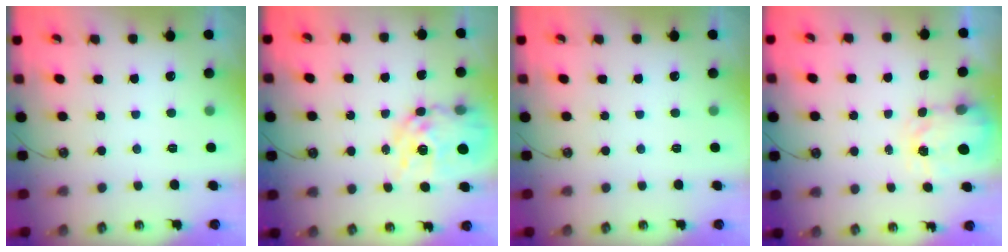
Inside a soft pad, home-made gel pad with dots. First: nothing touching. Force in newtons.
{"total": 14.8, "press": 14.7, "slide": 1.2}
{"total": 0.0}
{"total": 3.9, "press": 3.9, "slide": 0.5}